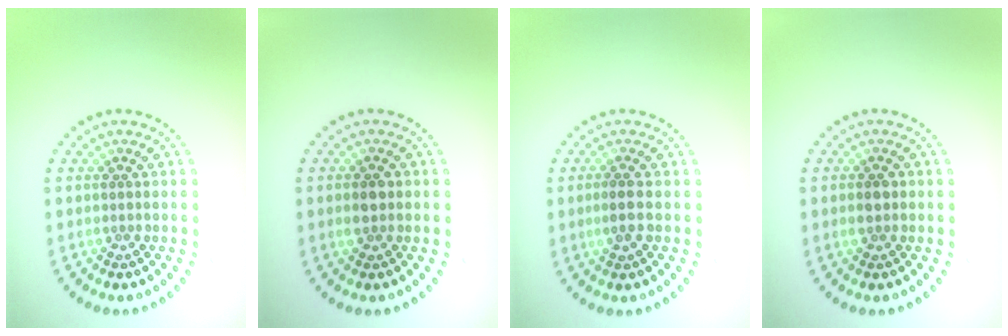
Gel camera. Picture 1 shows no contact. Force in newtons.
{"total": 2.1, "press": 2.1, "slide": 0.1}
{"total": 1.6, "press": 1.5, "slide": 0.5}
{"total": 1.1, "press": 1.1, "slide": 0.1}